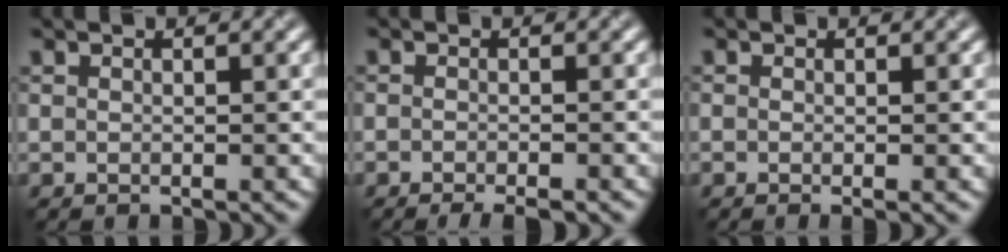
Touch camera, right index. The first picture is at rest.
{"total": 2.4, "force": [-1.7, 0.5, 1.7], "torque": [-0.015, 0.001, -0.017]}
{"total": 1.1, "force": [-0.4, 0.2, 1.0], "torque": [-0.009, 0.000, -0.006]}